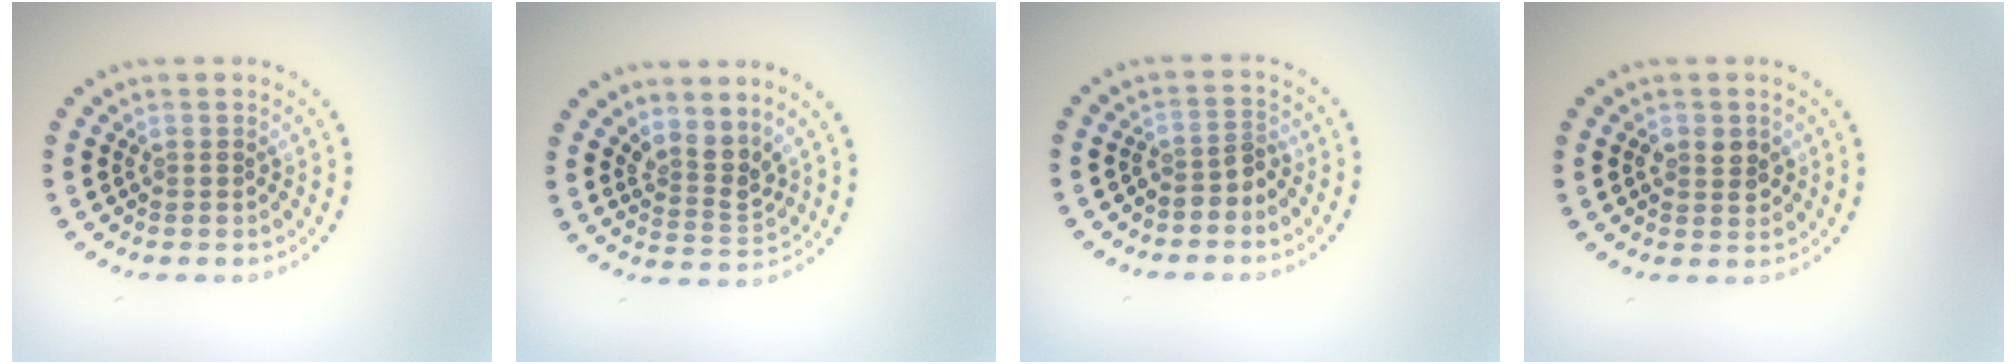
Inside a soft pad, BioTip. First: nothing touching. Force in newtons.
{"total": 2.7, "press": 2.0, "slide": 1.8}
{"total": 2.0, "press": 1.4, "slide": 1.4}
{"total": 2.0, "press": 2.0, "slide": 0.1}